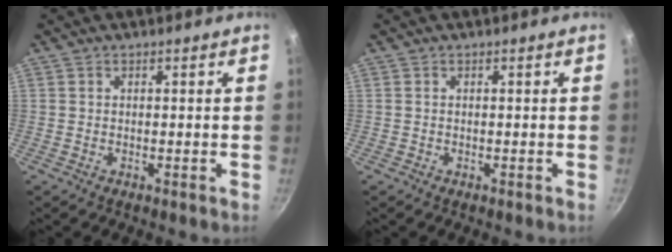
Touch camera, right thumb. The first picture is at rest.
{"total": 0.0}